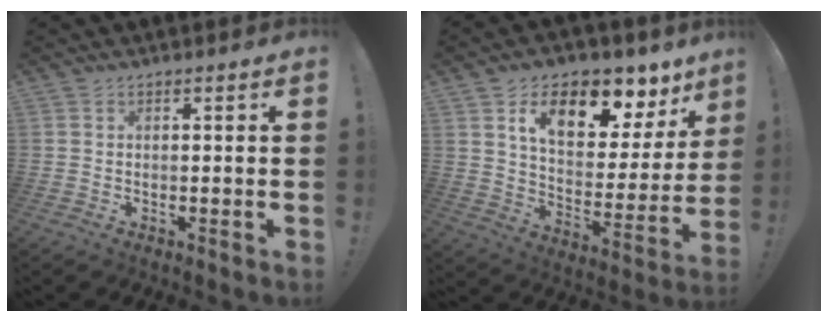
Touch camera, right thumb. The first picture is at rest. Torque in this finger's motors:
{"motor_torque": [0.03, 2.12, 0.68, 0.34, 0.25]}